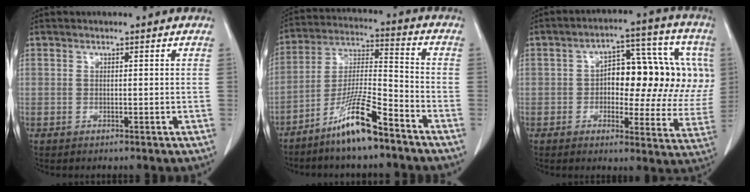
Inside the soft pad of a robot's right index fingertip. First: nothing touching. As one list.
[{"total": 11.5, "force": [-8.0, 0.9, 8.1], "torque": [-0.163, -0.011, -0.154]}, {"total": 16.3, "force": [1.8, 7.7, 14.3], "torque": [-0.172, 0.041, 0.026]}]